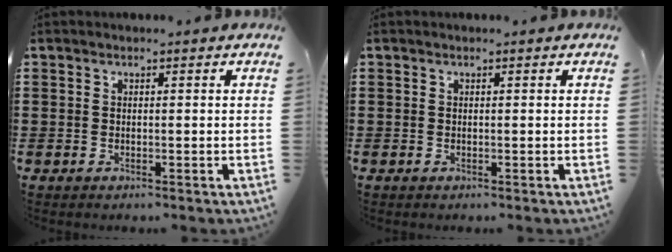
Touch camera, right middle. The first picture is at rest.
{"total": 0.0}